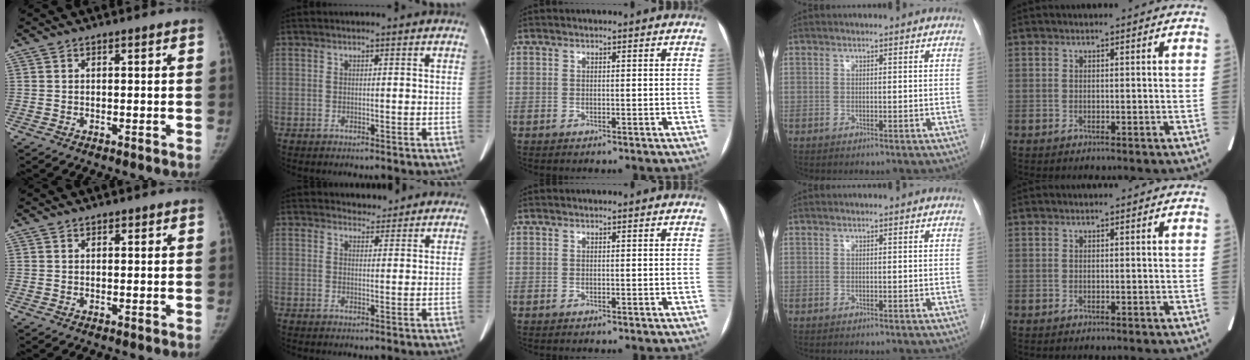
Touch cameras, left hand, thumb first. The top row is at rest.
{"thumb": {"total": 0.8, "force": [0.5, 0.6, 0.2], "torque": [0.006, -0.002, 0.006]}, "index": {"total": 4.5, "force": [4.3, 1.5, 0.0], "torque": [0.005, 0.008, 0.048]}}